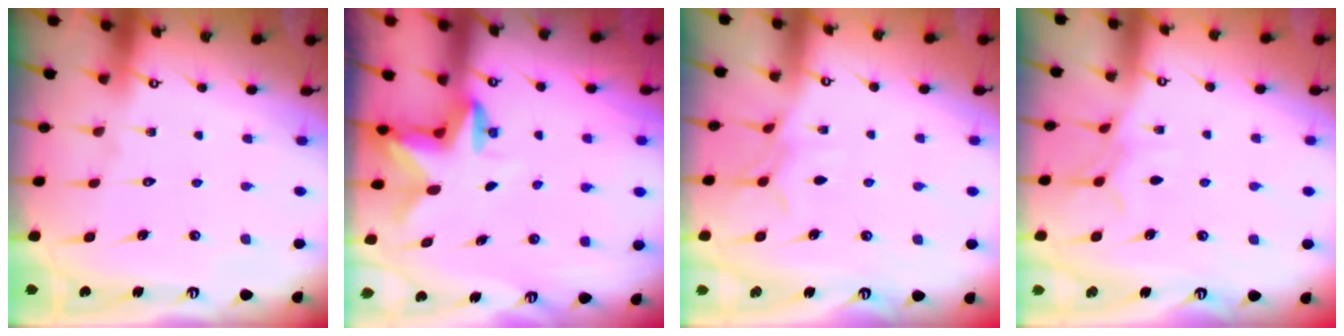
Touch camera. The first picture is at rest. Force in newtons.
{"total": 2.6, "press": 2.6, "slide": 0.4}
{"total": 4.5, "press": 4.5, "slide": 0.6}
{"total": 4.5, "press": 4.5, "slide": 0.6}